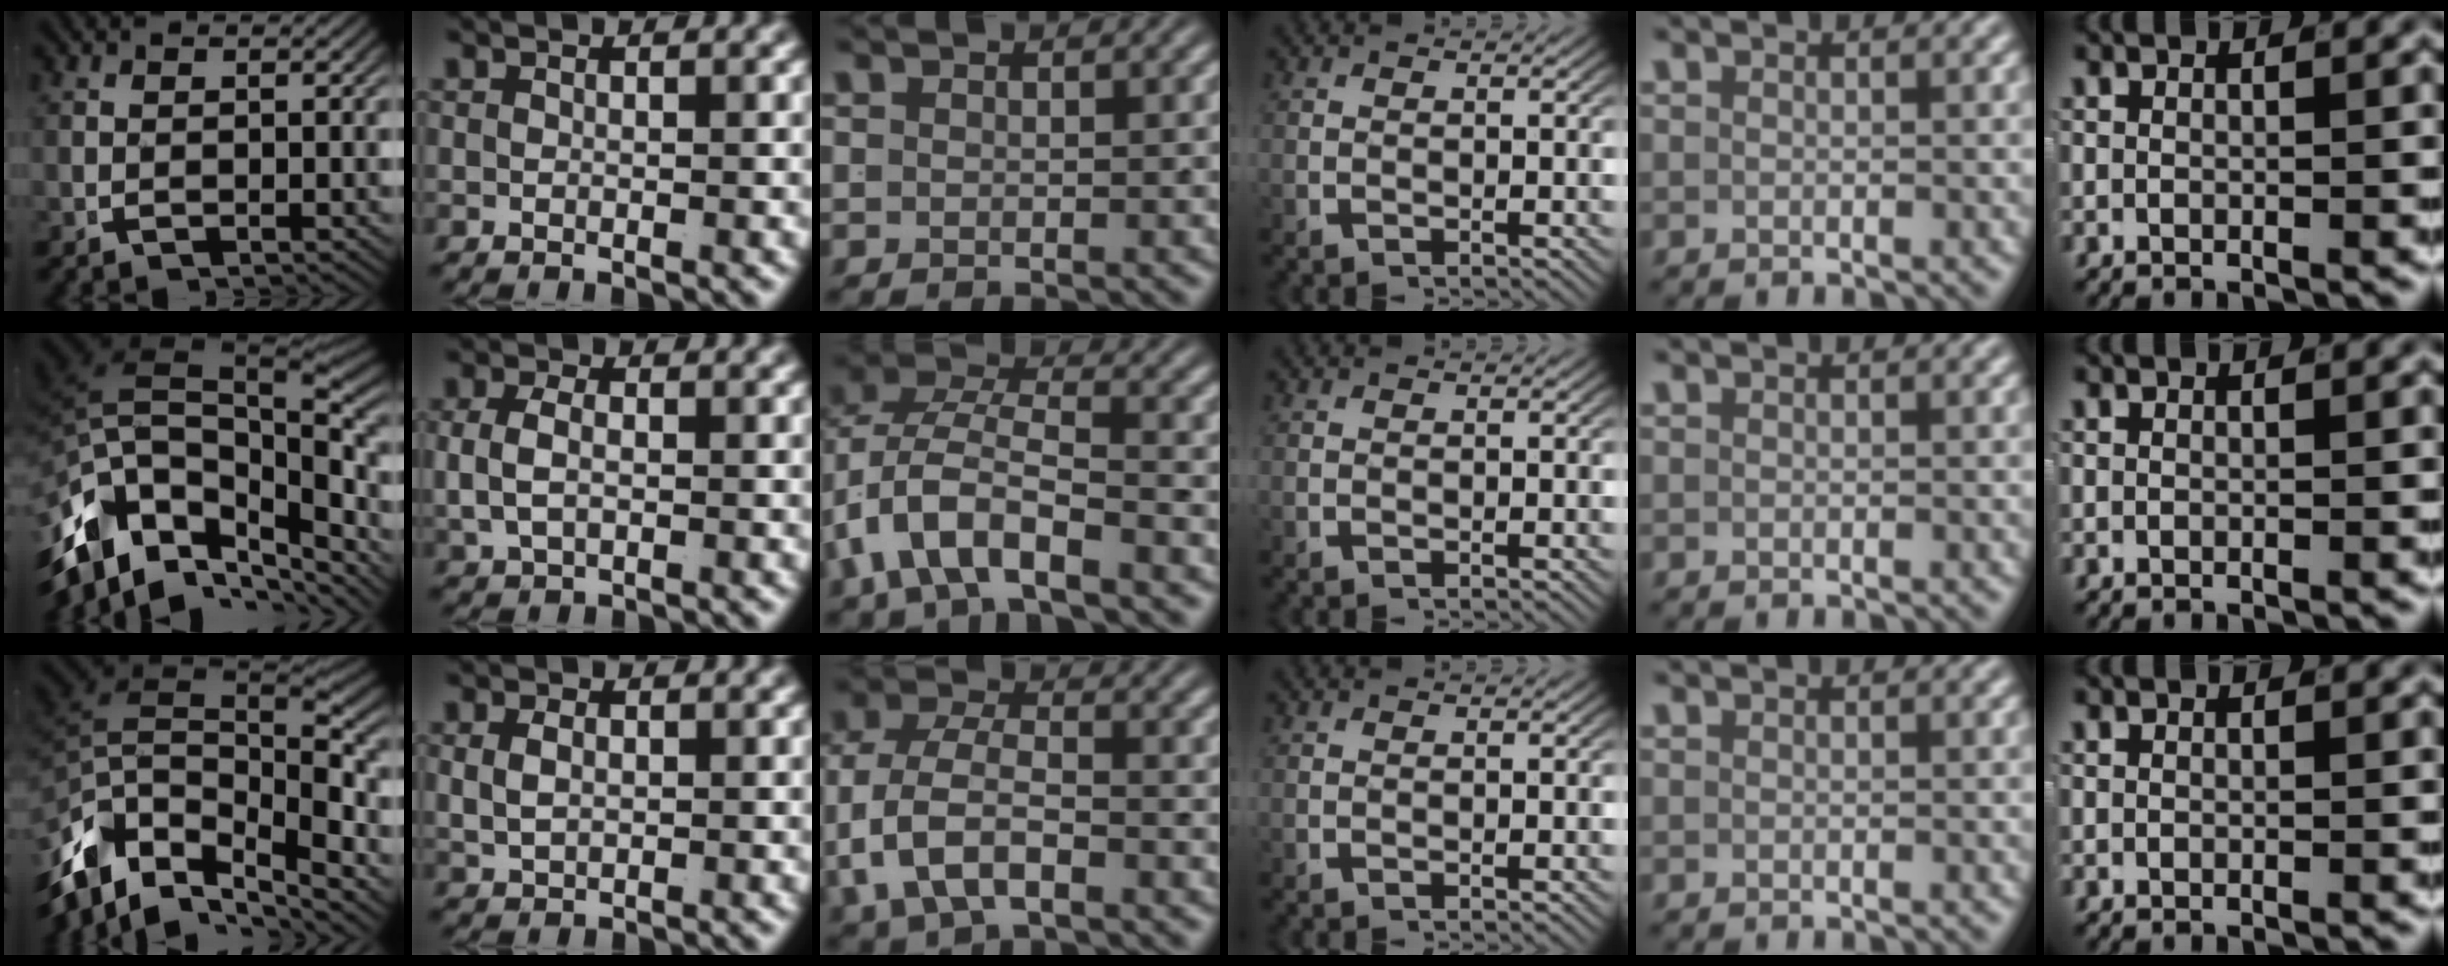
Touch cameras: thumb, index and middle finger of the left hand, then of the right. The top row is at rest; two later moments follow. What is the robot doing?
{"motion": "lift_and_place", "object": "jacket"}